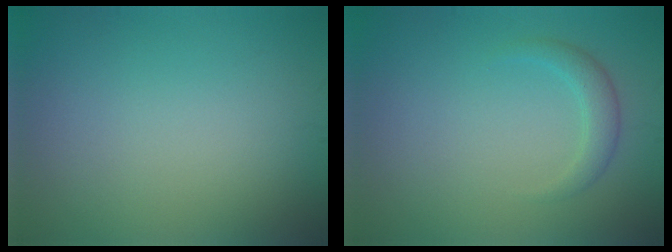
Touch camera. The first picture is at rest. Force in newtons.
{"total": 1.8, "press": 1.8, "slide": 0.1}